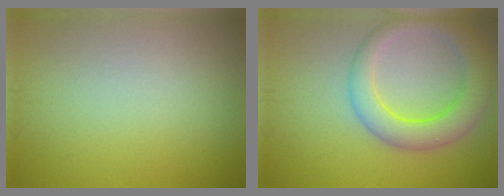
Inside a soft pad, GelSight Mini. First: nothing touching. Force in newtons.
{"total": 5.5, "press": 5.5, "slide": 0.1}